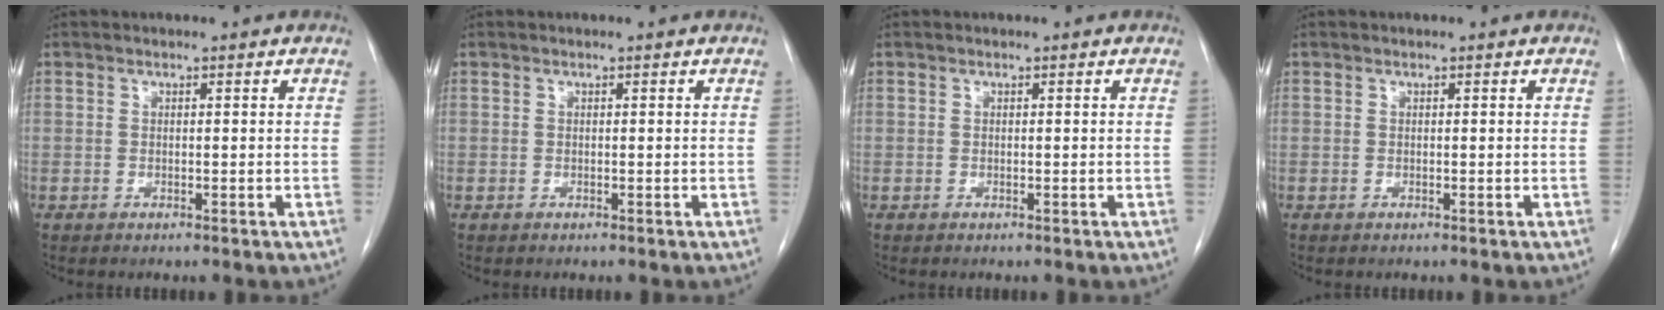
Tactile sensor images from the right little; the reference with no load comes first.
{"total": 0.0}
{"total": 0.0}
{"total": 0.0}